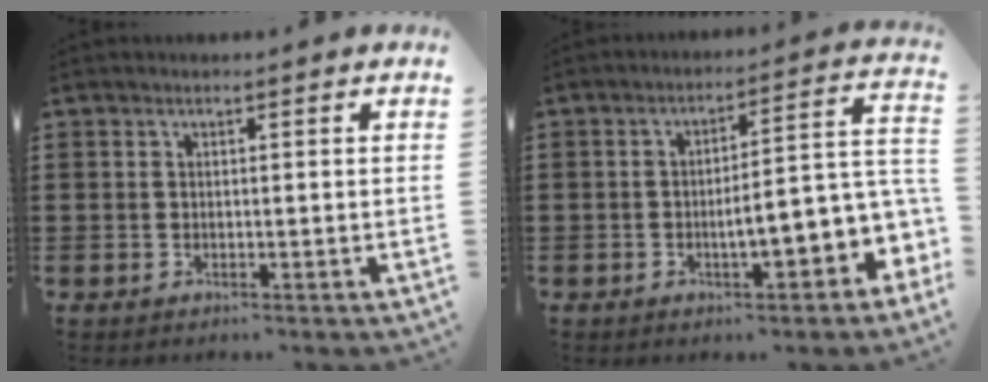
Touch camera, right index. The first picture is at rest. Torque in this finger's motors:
{"motor_torque": [2.14, 0.00, 0.66, 0.10]}